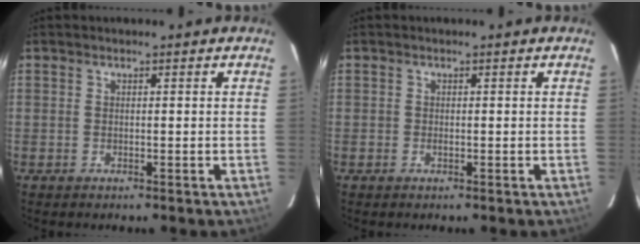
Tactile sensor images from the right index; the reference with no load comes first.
{"total": 0.6, "force": [-0.3, 0.5, 0.2], "torque": [-0.004, -0.001, -0.007]}